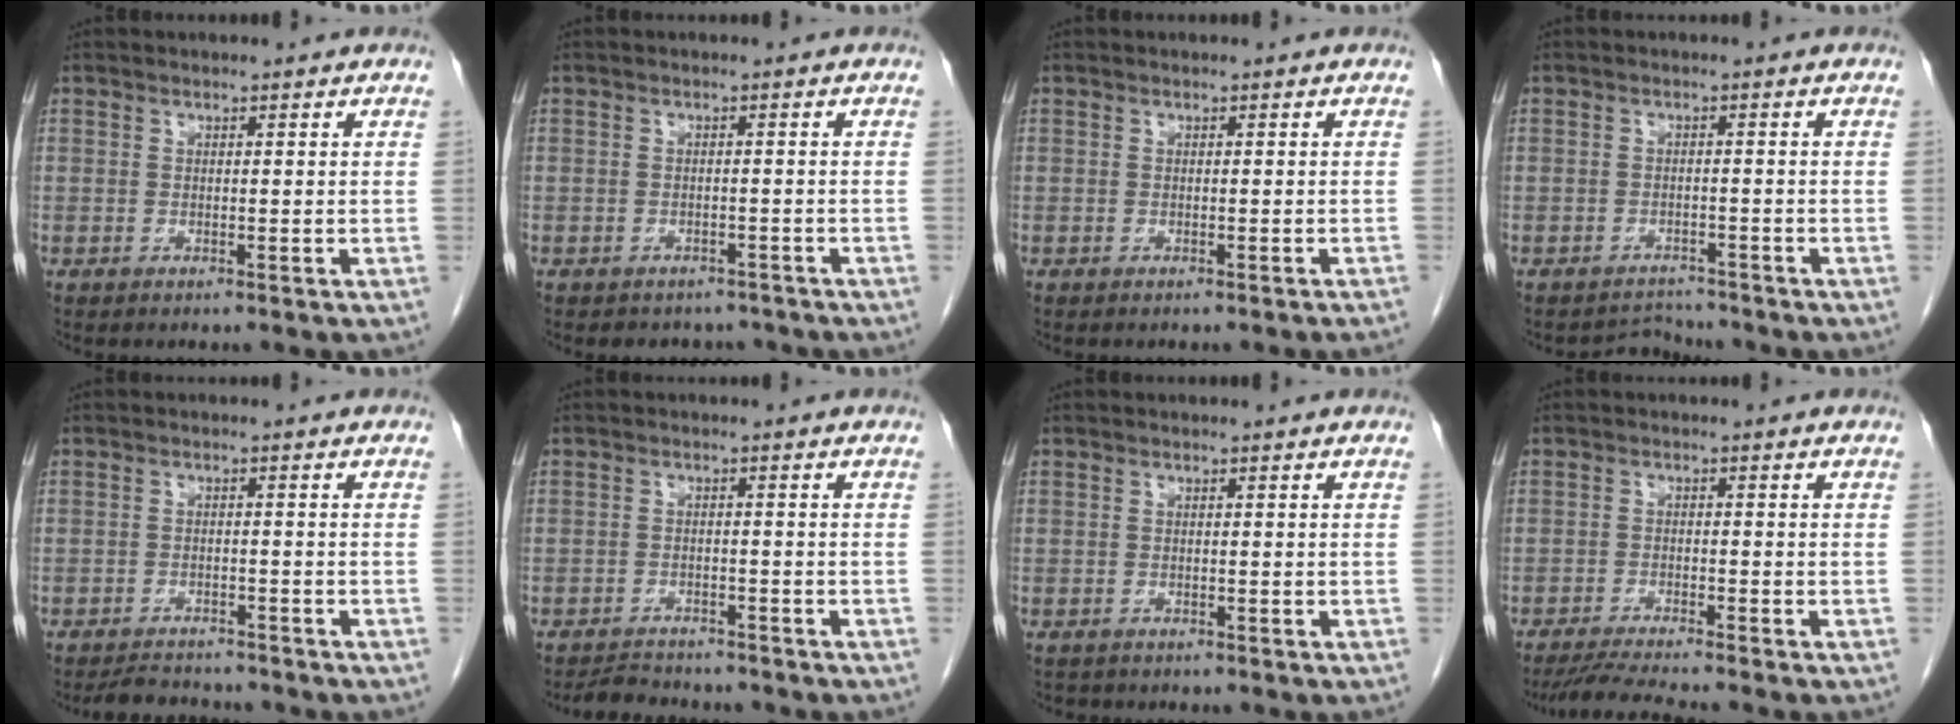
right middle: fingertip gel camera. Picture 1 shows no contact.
{"total": 4.6, "force": [-4.0, 2.2, 0.3], "torque": [-0.005, 0.006, -0.045]}
{"total": 1.3, "force": [-1.1, -0.3, 0.6], "torque": [-0.005, 0.003, -0.013]}
{"total": 2.6, "force": [-2.3, 0.3, -1.2], "torque": [0.016, -0.005, -0.034]}
{"total": 4.5, "force": [-4.3, 1.0, 0.7], "torque": [-0.015, -0.012, -0.068]}
{"total": 4.5, "force": [-4.3, 1.3, 0.7], "torque": [-0.017, -0.010, -0.066]}
{"total": 0.8, "force": [-0.7, 0.4, 0.0], "torque": [-0.010, -0.001, -0.012]}
{"total": 5.3, "force": [-4.7, -1.2, 2.1], "torque": [-0.041, -0.025, -0.084]}